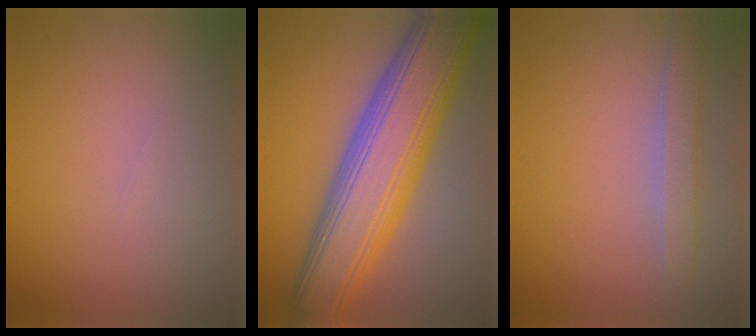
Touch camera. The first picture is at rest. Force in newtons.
{"total": 11.8, "press": 11.8, "slide": 0.4}
{"total": 2.0, "press": 2.0, "slide": 0.2}